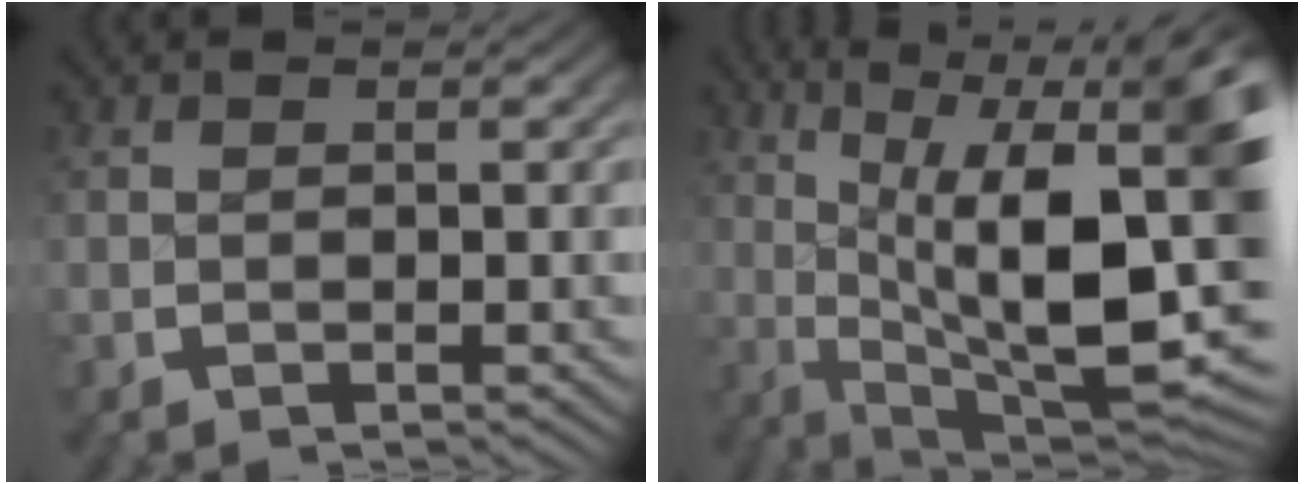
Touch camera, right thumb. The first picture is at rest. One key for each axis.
{"total": 17.0, "fx": -0.6, "fy": 9.0, "fz": 14.4, "tx": -0.232, "ty": -0.058, "tz": 0.018}